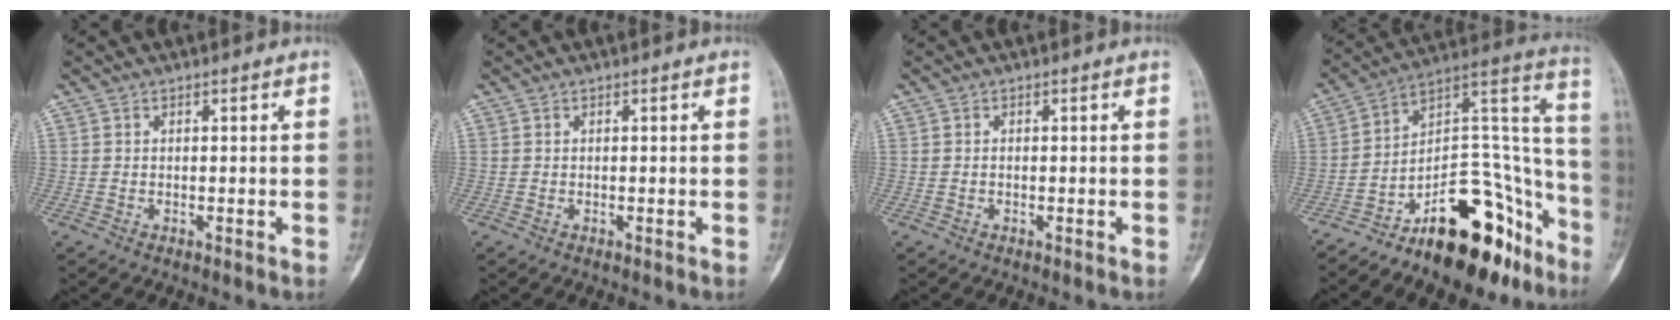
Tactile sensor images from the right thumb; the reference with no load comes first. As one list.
[{"total": 0.0}, {"total": 0.0}, {"total": 24.0, "force": [-15.7, 10.2, 15.0], "torque": [-0.144, 0.138, -0.248]}]